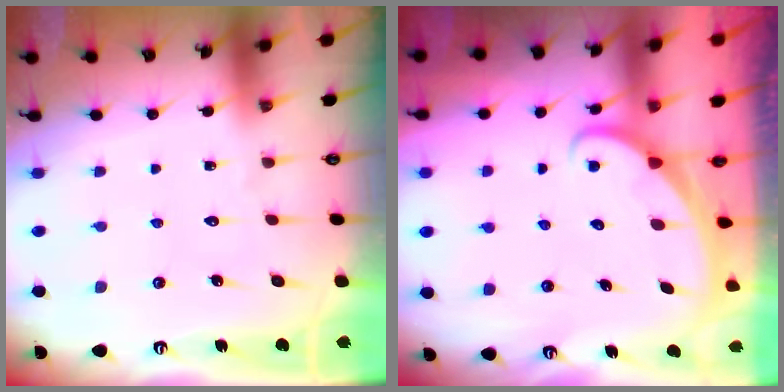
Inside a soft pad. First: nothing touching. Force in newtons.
{"total": 2.0, "press": 2.0, "slide": 0.0}